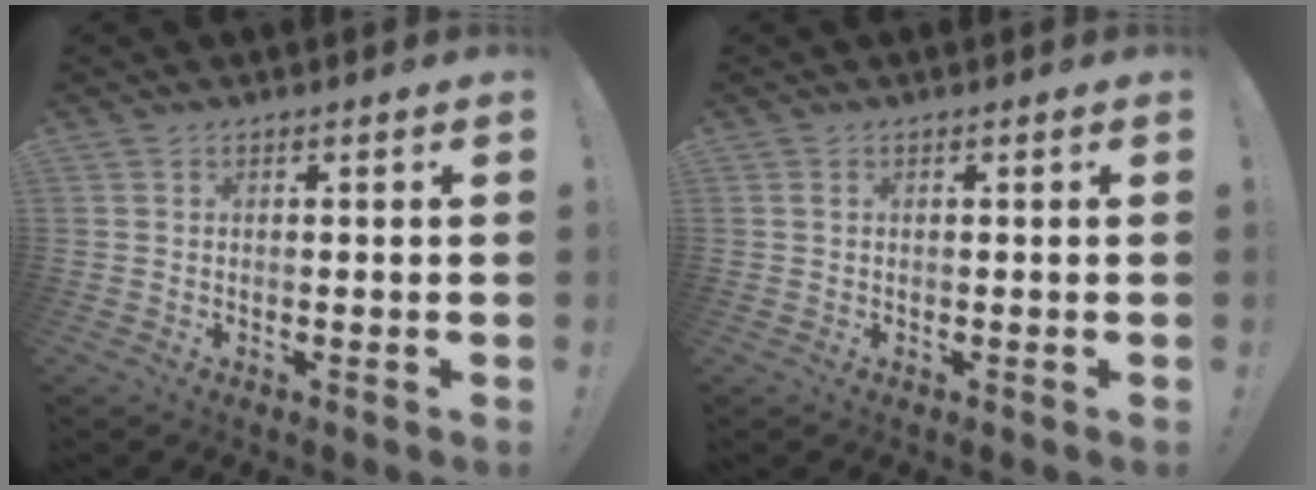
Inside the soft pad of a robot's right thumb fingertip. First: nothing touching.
{"total": 0.6, "force": [0.1, -0.1, 0.6], "torque": [-0.012, 0.001, 0.000]}